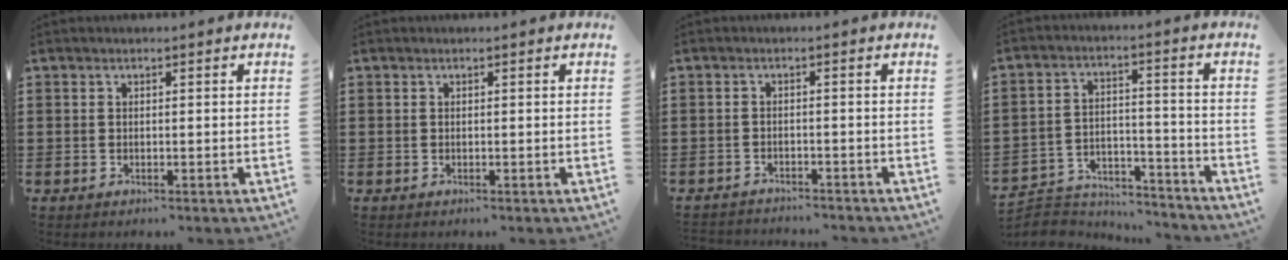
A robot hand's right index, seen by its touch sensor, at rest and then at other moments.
{"total": 0.0}
{"total": 1.8, "force": [-1.8, 0.1, -0.1], "torque": [-0.006, 0.001, -0.040]}
{"total": 5.3, "force": [-5.2, 1.0, 0.5], "torque": [-0.019, 0.009, -0.106]}